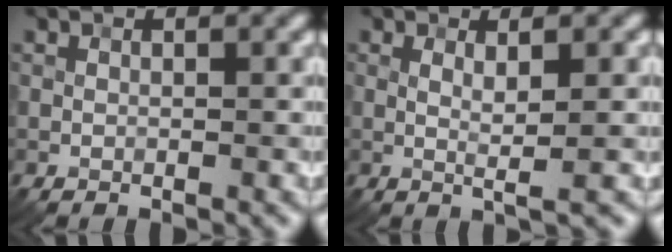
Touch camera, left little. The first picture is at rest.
{"total": 2.4, "force": [0.3, 0.3, 2.3], "torque": [-0.041, -0.003, 0.001]}